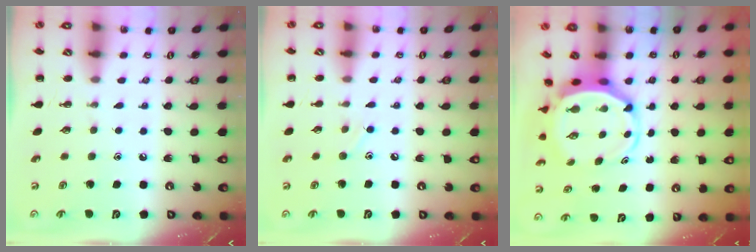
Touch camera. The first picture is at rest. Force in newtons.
{"total": 4.7, "press": 4.5, "slide": 1.5}
{"total": 5.8, "press": 5.7, "slide": 1.3}